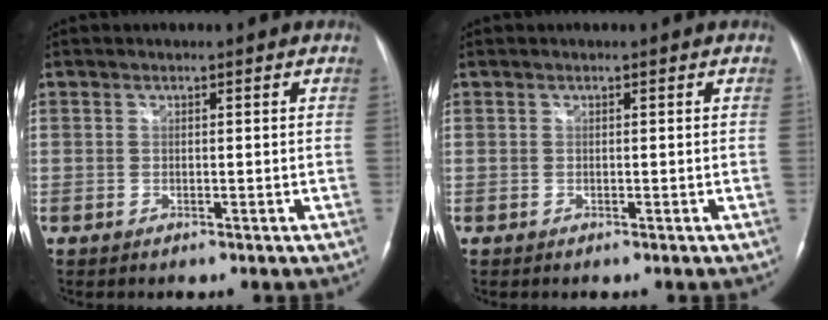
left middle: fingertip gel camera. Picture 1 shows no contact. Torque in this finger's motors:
{"motor_torque": [0.22, -0.18, 0.05, 0.02]}